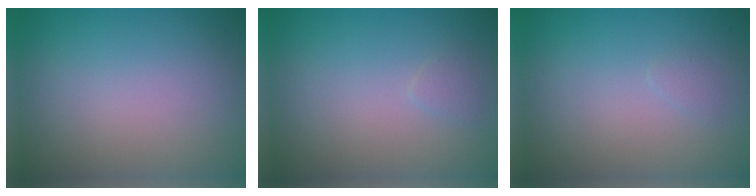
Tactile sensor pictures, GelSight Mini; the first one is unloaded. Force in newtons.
{"total": 0.6, "press": 0.6, "slide": 0.1}
{"total": 0.5, "press": 0.5, "slide": 0.0}